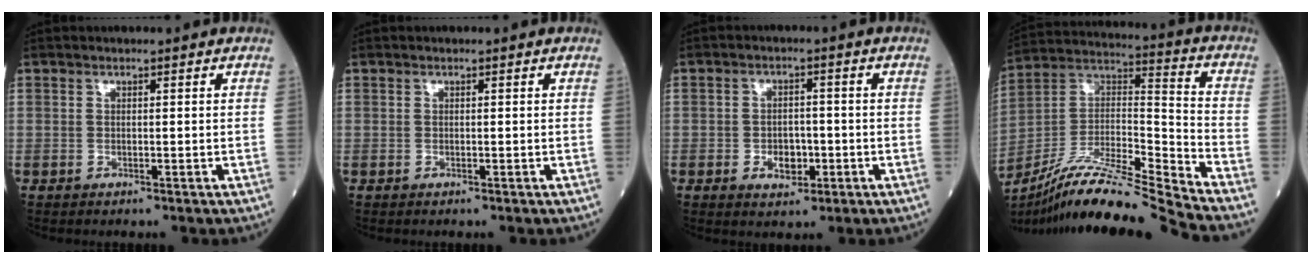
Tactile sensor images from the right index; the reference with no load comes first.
{"total": 0.0}
{"total": 4.3, "force": [-1.4, 2.8, 3.0], "torque": [-0.043, 0.004, -0.016]}
{"total": 19.1, "force": [-17.0, -1.5, 8.6], "torque": [-0.171, 0.011, -0.310]}